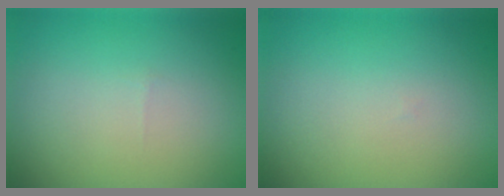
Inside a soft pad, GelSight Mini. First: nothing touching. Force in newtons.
{"total": 0.0}